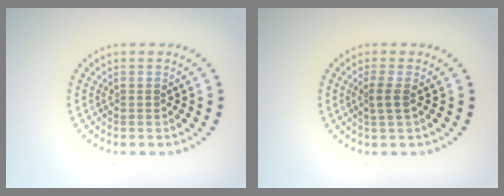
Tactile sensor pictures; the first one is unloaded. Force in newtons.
{"total": 1.5, "press": 1.3, "slide": 0.8}